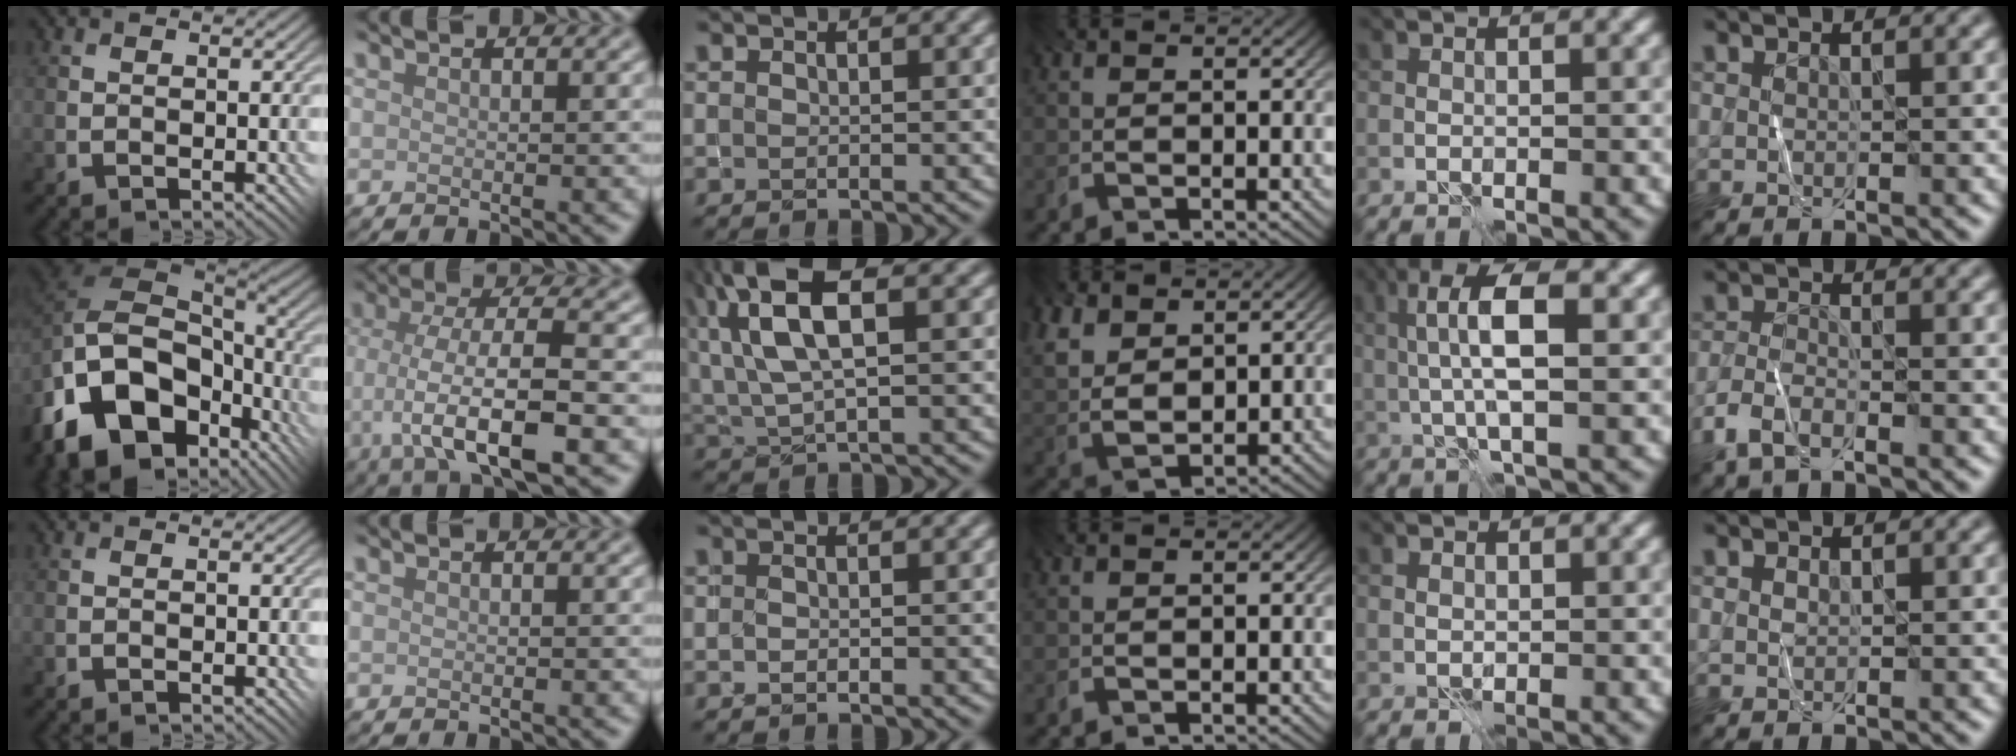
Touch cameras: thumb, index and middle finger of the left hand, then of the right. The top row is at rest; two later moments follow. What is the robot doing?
{"motion": "fold", "object": "shorts"}